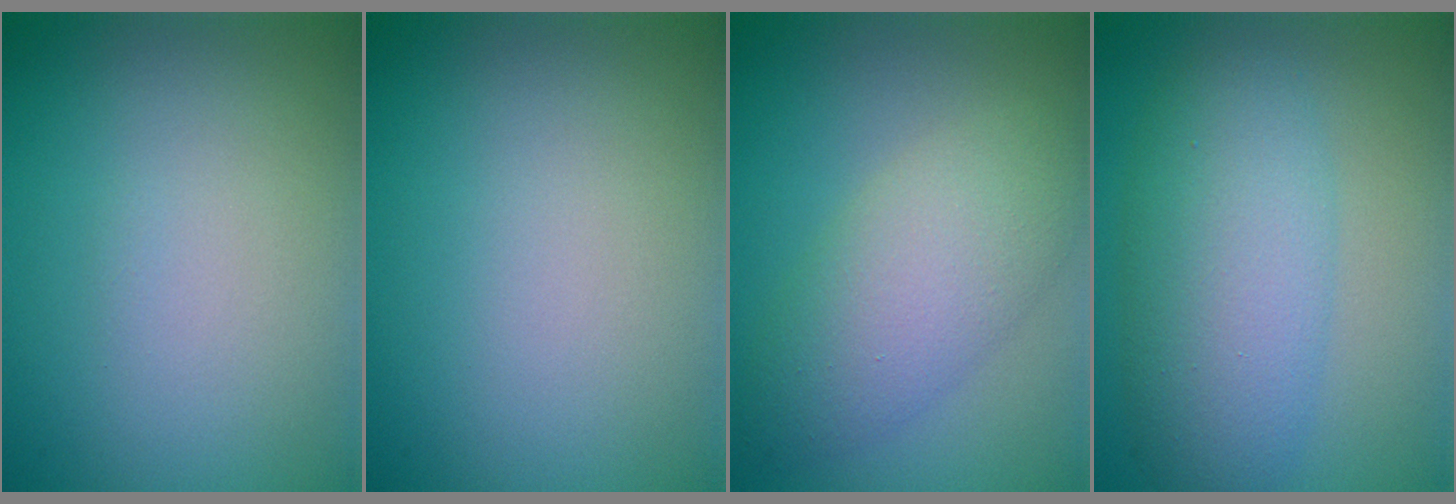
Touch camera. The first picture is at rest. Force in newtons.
{"total": 0.0}
{"total": 5.3, "press": 5.3, "slide": 0.4}
{"total": 6.6, "press": 6.6, "slide": 0.2}